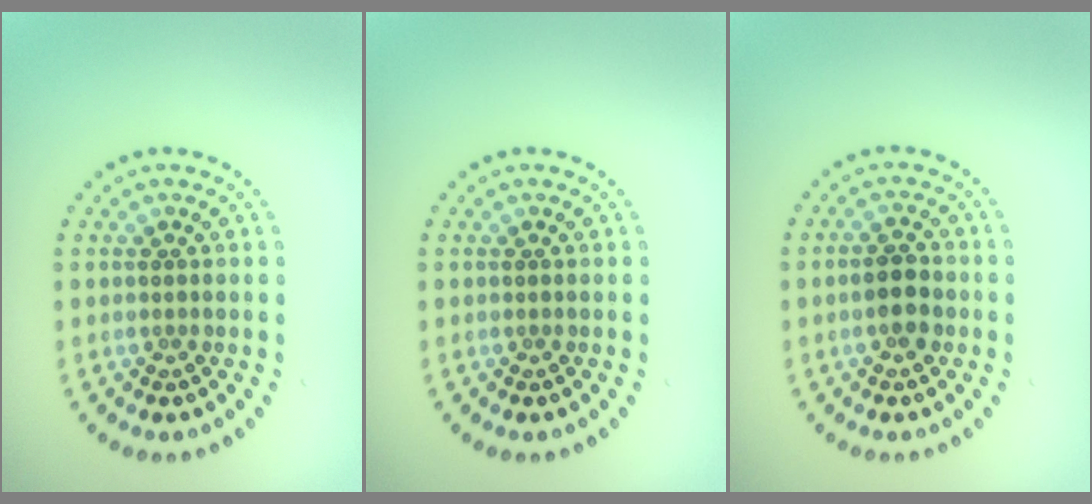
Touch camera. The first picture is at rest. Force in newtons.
{"total": 0.0}
{"total": 2.4, "press": 2.4, "slide": 0.4}